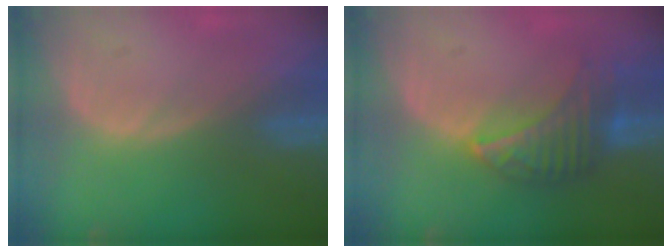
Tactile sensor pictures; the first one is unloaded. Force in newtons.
{"total": 6.8, "press": 6.6, "slide": 1.4}